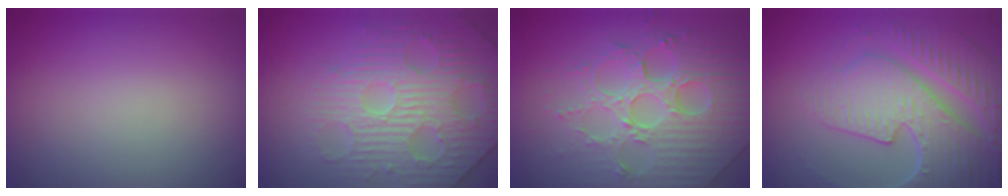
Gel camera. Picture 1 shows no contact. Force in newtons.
{"total": 4.7, "press": 4.7, "slide": 0.2}
{"total": 8.2, "press": 6.0, "slide": 5.5}
{"total": 8.5, "press": 6.1, "slide": 5.9}